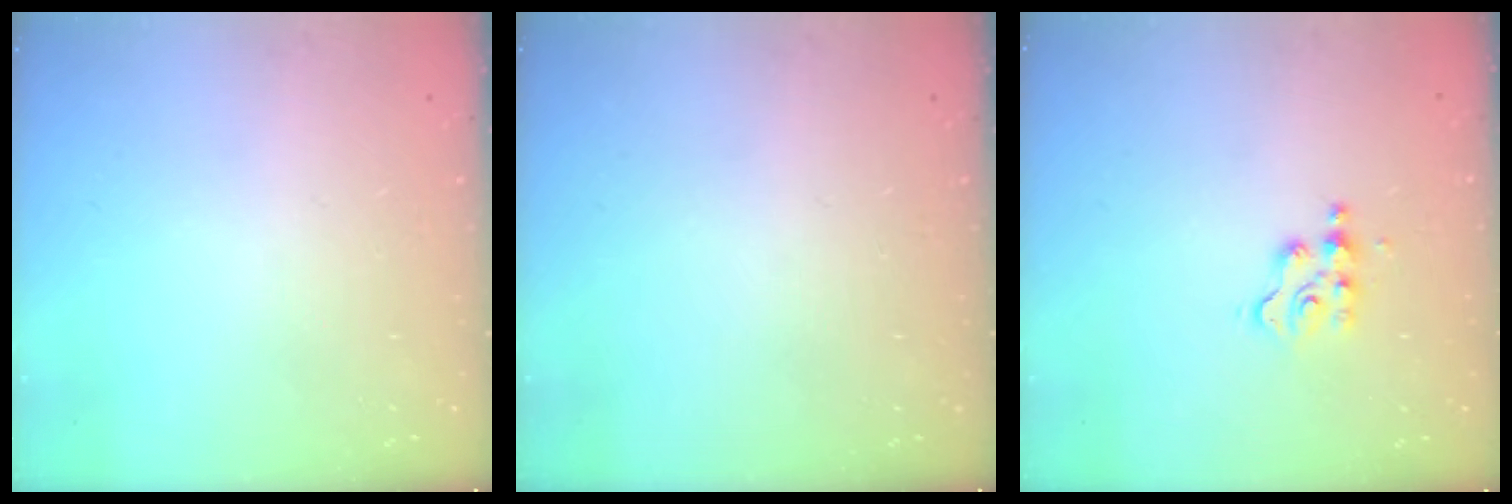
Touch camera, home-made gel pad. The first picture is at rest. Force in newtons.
{"total": 0.0}
{"total": 4.4, "press": 4.4, "slide": 0.6}